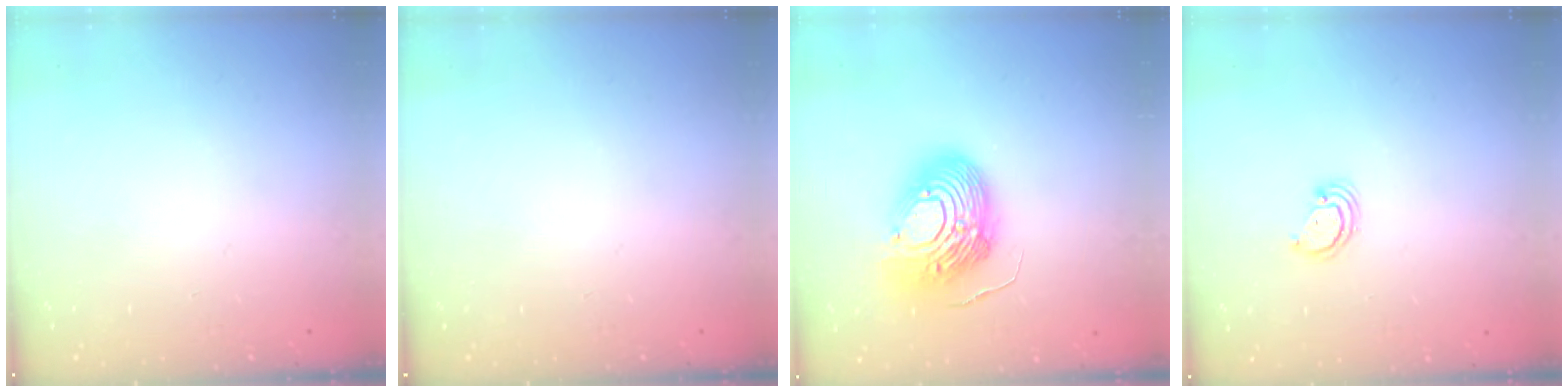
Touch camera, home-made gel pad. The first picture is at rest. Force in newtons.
{"total": 0.0}
{"total": 17.4, "press": 17.3, "slide": 1.6}
{"total": 2.3, "press": 2.3, "slide": 0.2}